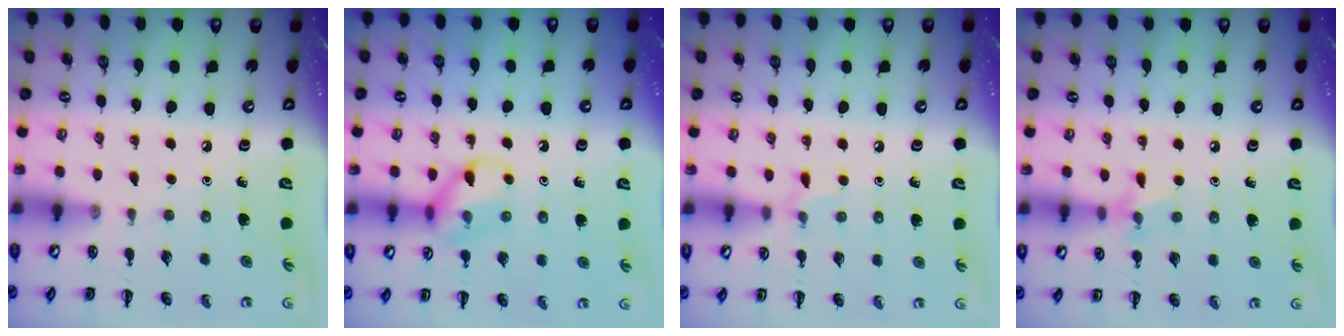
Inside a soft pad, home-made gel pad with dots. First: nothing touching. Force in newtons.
{"total": 10.7, "press": 10.7, "slide": 0.9}
{"total": 4.5, "press": 4.2, "slide": 1.5}
{"total": 6.5, "press": 6.2, "slide": 2.1}